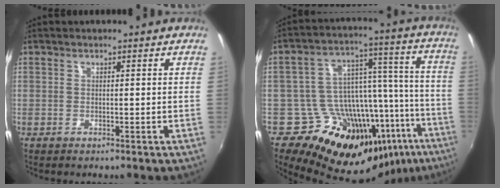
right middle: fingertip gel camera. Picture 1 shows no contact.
{"total": 22.7, "force": [-13.0, 14.4, 11.8], "torque": [-0.185, 0.043, -0.168]}